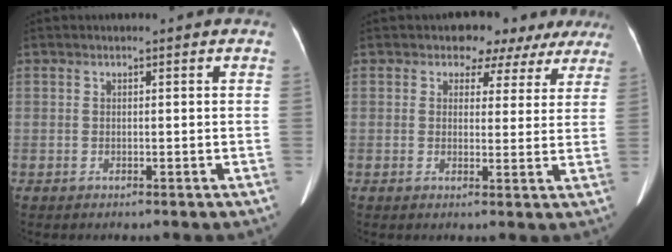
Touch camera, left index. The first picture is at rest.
{"total": 6.7, "force": [4.8, 4.5, 1.3], "torque": [0.003, 0.010, 0.042]}